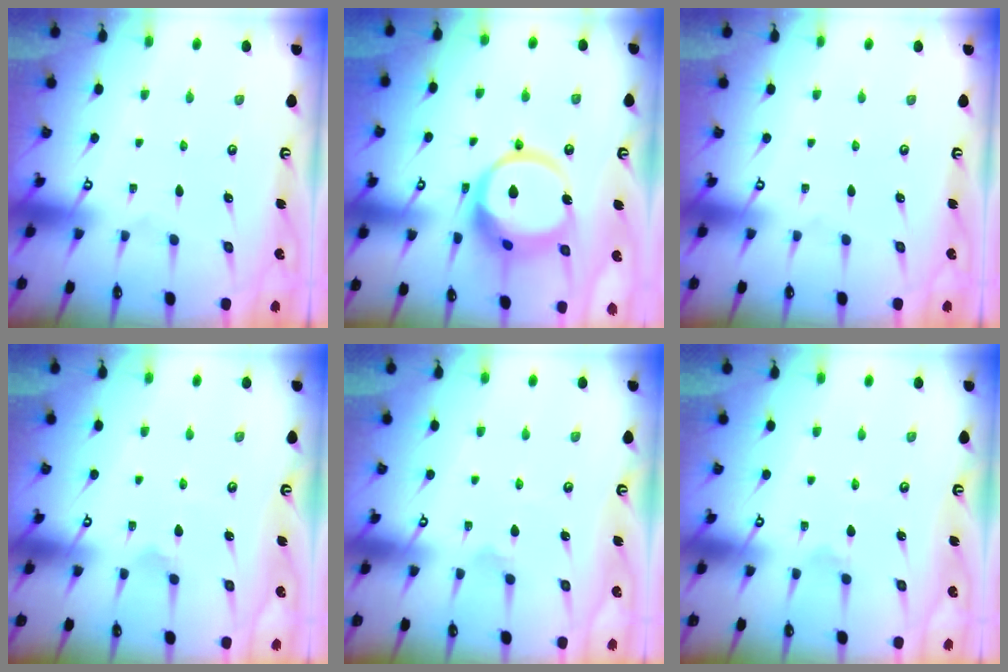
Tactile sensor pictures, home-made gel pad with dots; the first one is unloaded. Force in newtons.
{"total": 14.3, "press": 14.2, "slide": 1.7}
{"total": 0.0}
{"total": 3.2, "press": 3.1, "slide": 0.6}
{"total": 2.5, "press": 2.5, "slide": 0.2}
{"total": 1.3, "press": 1.3, "slide": 0.1}